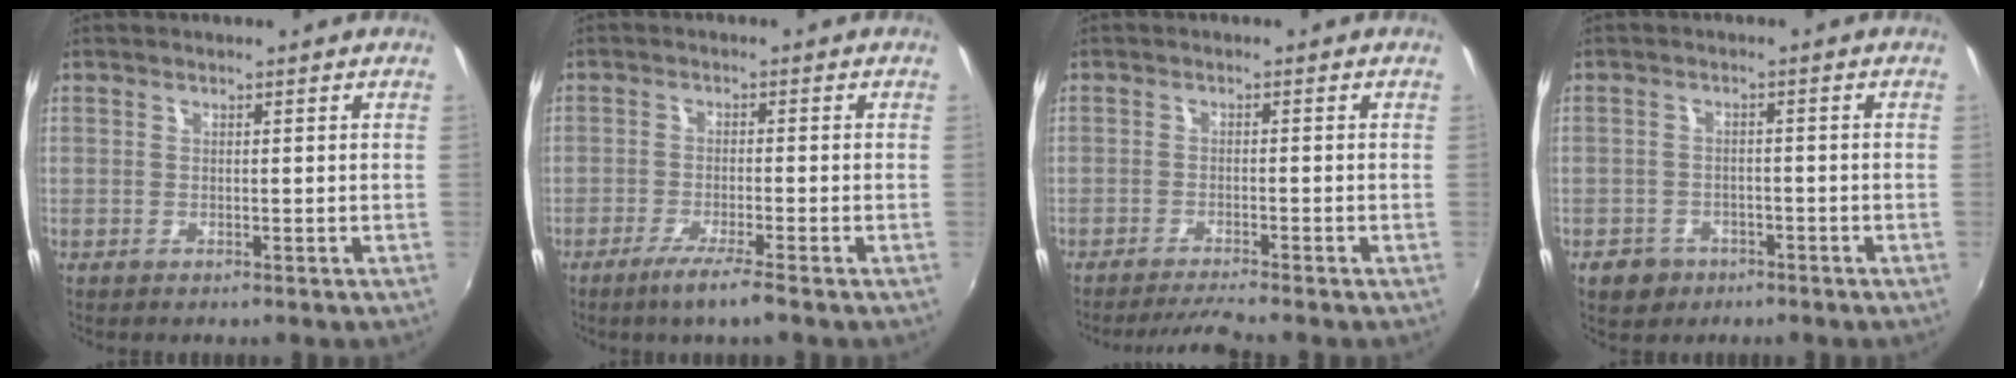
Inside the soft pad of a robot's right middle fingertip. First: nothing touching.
{"total": 4.8, "force": [-3.4, -0.4, 3.4], "torque": [-0.080, -0.011, -0.066]}
{"total": 3.8, "force": [-3.5, -0.8, 1.3], "torque": [-0.044, -0.002, -0.064]}
{"total": 4.9, "force": [-3.0, 3.7, 1.3], "torque": [-0.045, 0.001, -0.043]}